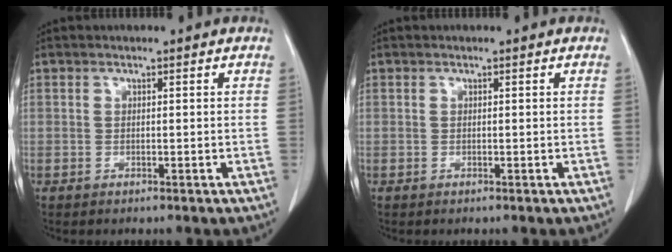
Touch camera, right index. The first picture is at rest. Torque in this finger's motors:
{"motor_torque": [0.00, 0.00, 0.00, 0.00]}